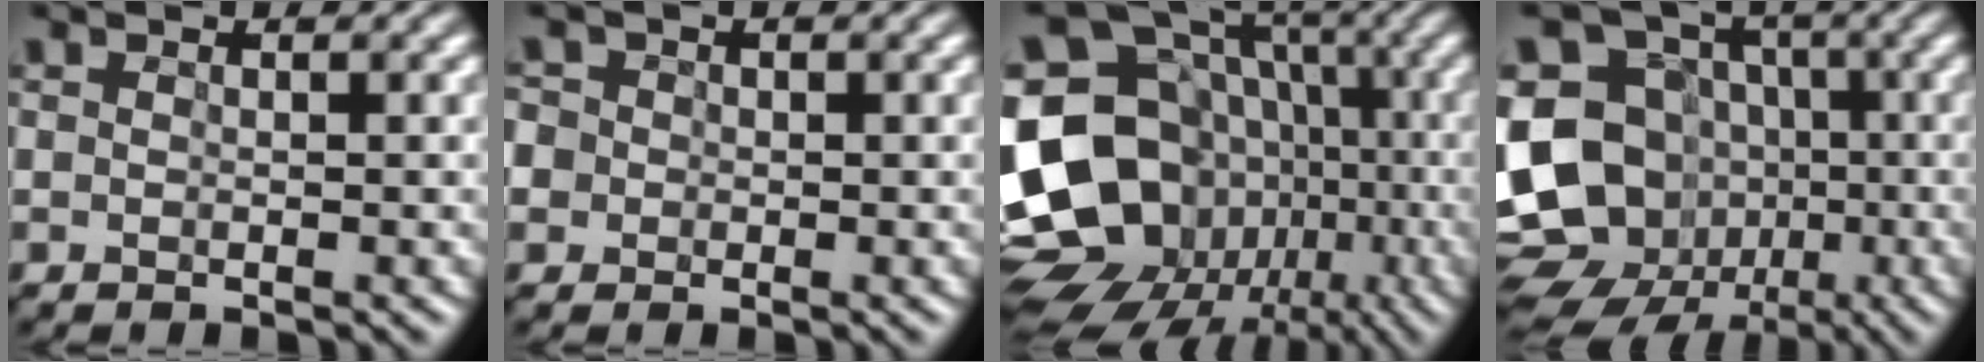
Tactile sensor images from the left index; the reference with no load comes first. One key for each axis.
{"total": 6.6, "fx": -1.7, "fy": 6.1, "fz": 1.9, "tx": -0.056, "ty": 0.015, "tz": -0.060}
{"total": 22.1, "fx": -5.3, "fy": 18.7, "fz": 10.5, "tx": -0.216, "ty": -0.009, "tz": -0.099}
{"total": 17.8, "fx": -4.0, "fy": 15.3, "fz": 8.2, "tx": -0.213, "ty": 0.005, "tz": -0.073}